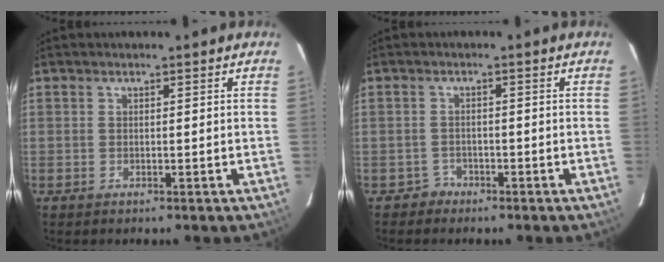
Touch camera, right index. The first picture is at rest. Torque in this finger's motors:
{"motor_torque": [0.09, -0.12, 0.02, 0.00]}